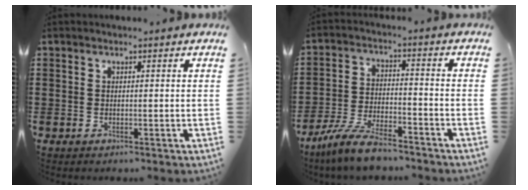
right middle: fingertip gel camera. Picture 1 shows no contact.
{"total": 7.5, "force": [-6.6, 1.0, 3.4], "torque": [-0.076, 0.001, -0.126]}